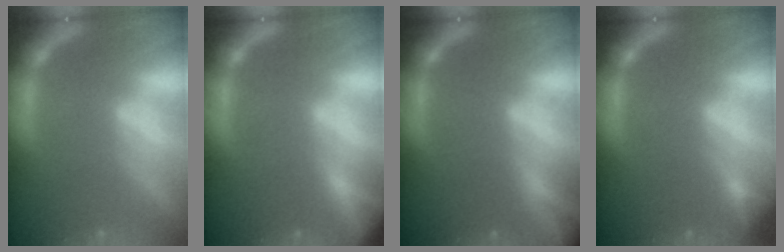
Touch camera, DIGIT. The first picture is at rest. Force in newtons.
{"total": 5.9}
{"total": 10.0}
{"total": 1.9}